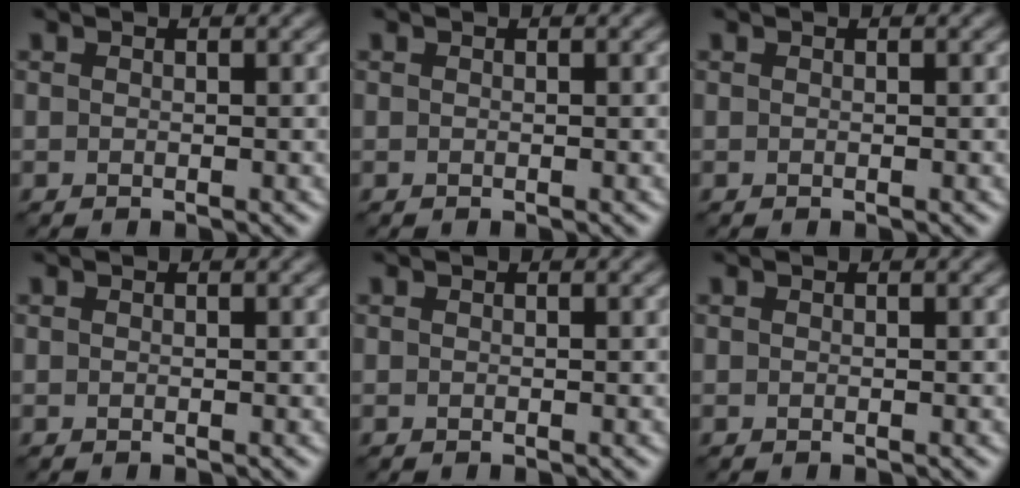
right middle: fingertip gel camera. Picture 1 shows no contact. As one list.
[{"total": 0.0}, {"total": 0.0}, {"total": 0.0}, {"total": 0.0}, {"total": 0.0}]